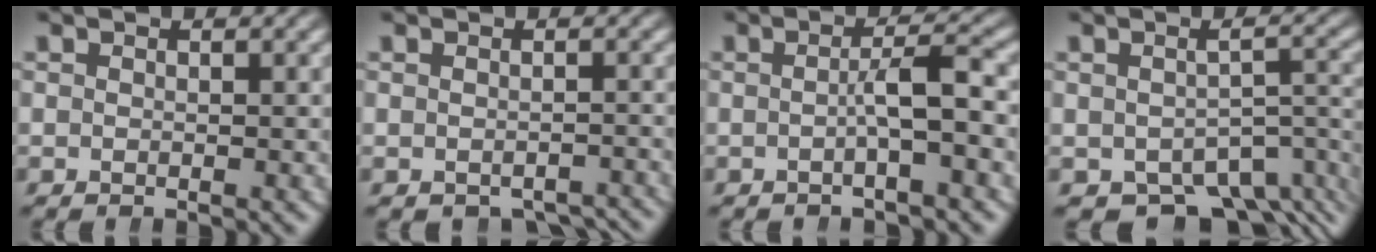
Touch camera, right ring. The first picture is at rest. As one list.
[{"total": 3.5, "force": [-3.3, 1.0, 0.6], "torque": [-0.005, -0.013, -0.045]}, {"total": 2.7, "force": [-0.8, -0.4, 2.5], "torque": [-0.037, 0.006, -0.015]}, {"total": 7.7, "force": [-5.2, 3.9, 4.1], "torque": [-0.038, -0.026, -0.065]}]